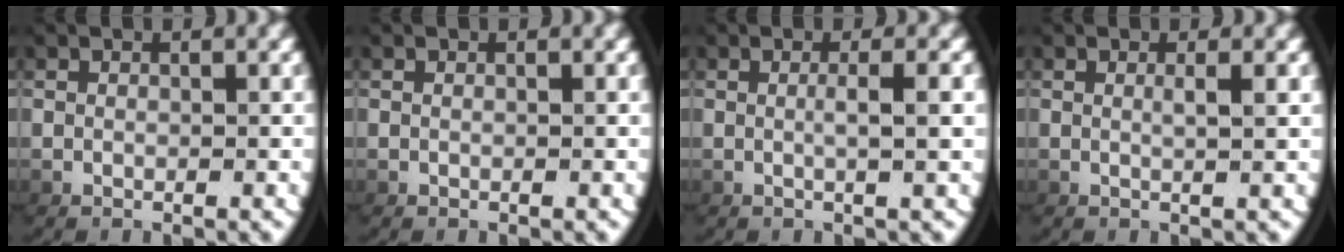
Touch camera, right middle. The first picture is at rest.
{"total": 0.0}
{"total": 1.7, "force": [0.2, -0.5, 1.6], "torque": [-0.030, 0.001, 0.006]}
{"total": 1.2, "force": [0.3, -0.5, 1.0], "torque": [-0.019, -0.004, 0.011]}